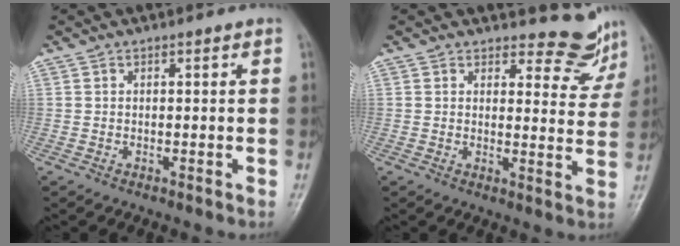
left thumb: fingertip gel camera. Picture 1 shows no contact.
{"total": 6.8, "force": [6.5, 2.1, 0.1], "torque": [0.025, -0.065, 0.068]}